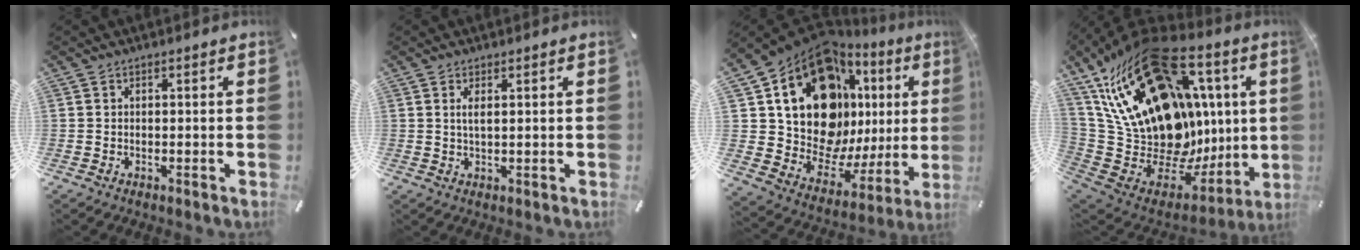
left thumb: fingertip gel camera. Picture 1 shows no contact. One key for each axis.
{"total": 2.4, "fx": 0.8, "fy": 0.5, "fz": 2.1, "tx": -0.045, "ty": 0.001, "tz": 0.013}
{"total": 22.4, "fx": 9.0, "fy": 14.7, "fz": 14.4, "tx": -0.264, "ty": -0.077, "tz": 0.167}
{"total": 30.5, "fx": 10.1, "fy": 18.7, "fz": 21.9, "tx": -0.375, "ty": -0.120, "tz": 0.217}